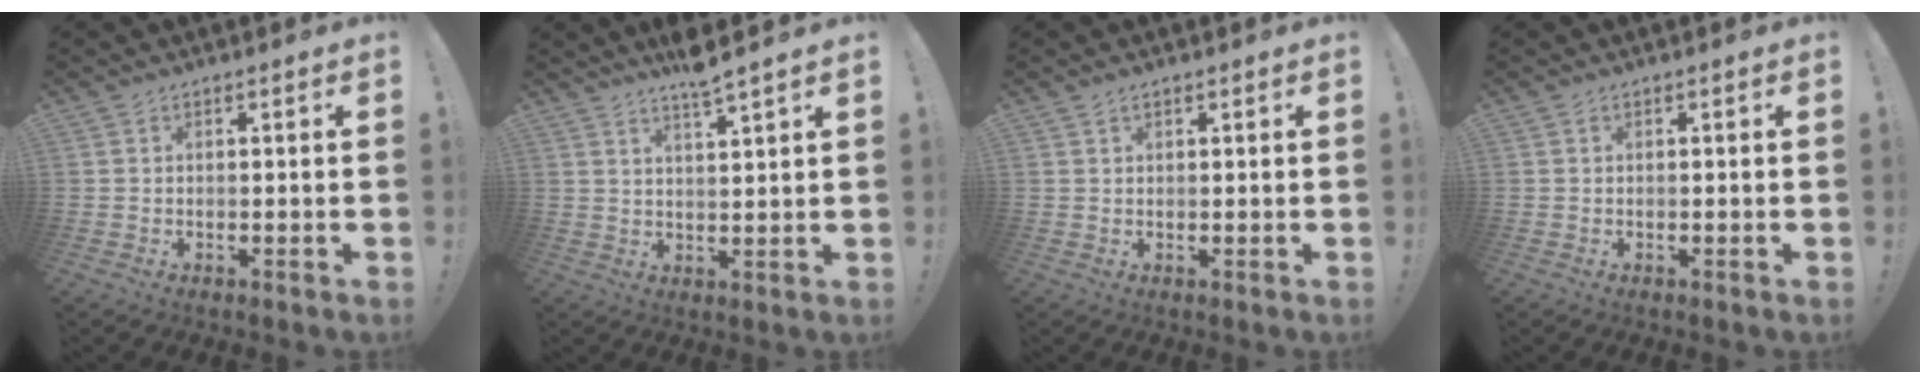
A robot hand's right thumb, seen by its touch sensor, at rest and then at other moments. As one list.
[{"total": 5.4, "force": [4.4, -0.5, 3.1], "torque": [-0.052, -0.026, 0.071]}, {"total": 1.1, "force": [0.9, 0.5, 0.4], "torque": [-0.007, -0.001, 0.017]}, {"total": 0.0}]